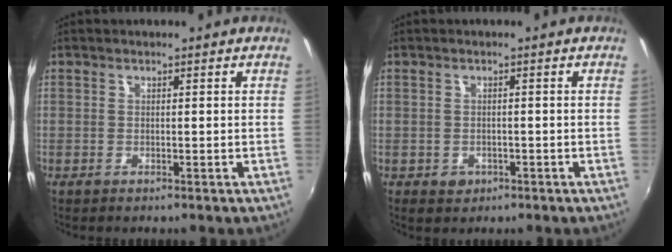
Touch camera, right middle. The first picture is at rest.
{"total": 2.5, "force": [-0.9, 2.1, 0.8], "torque": [-0.019, -0.004, -0.010]}